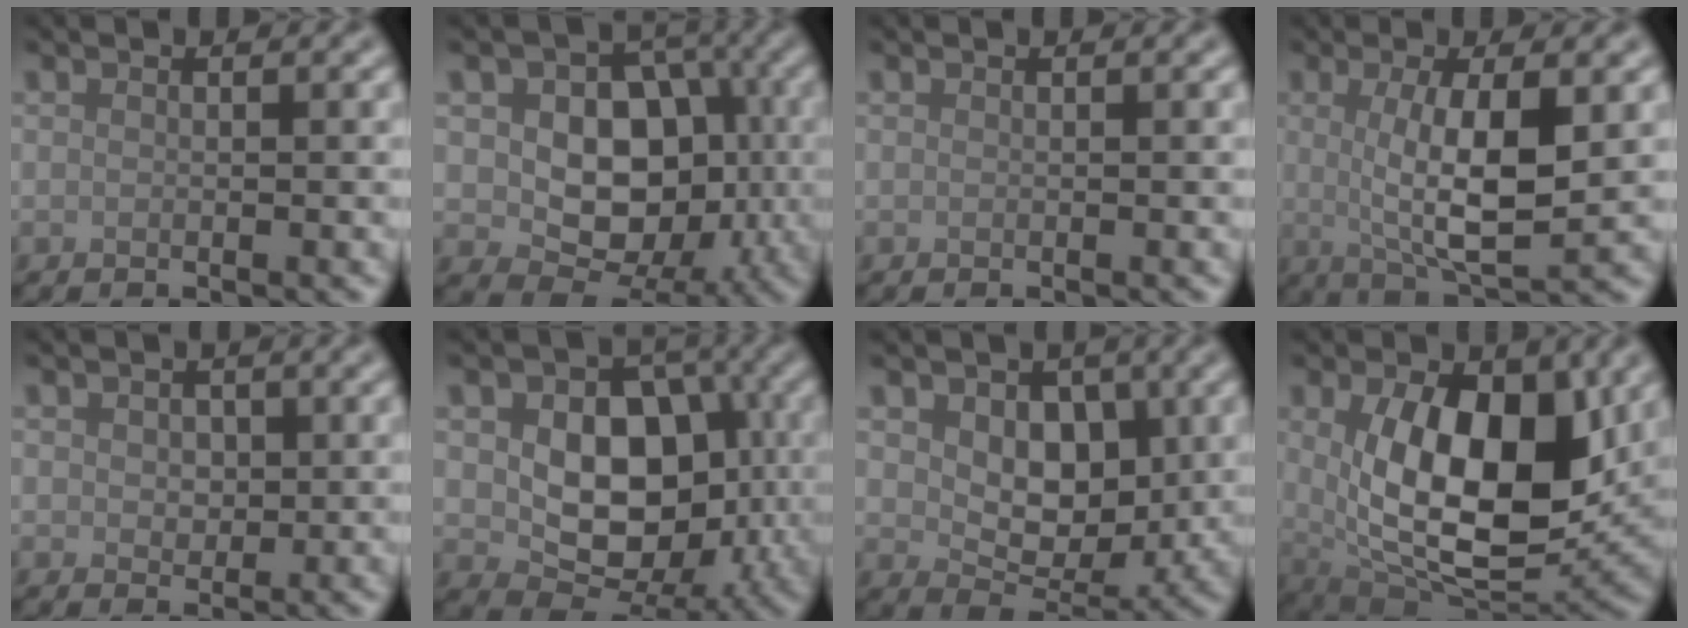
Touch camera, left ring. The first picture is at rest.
{"total": 8.6, "force": [-0.1, 6.5, 5.6], "torque": [-0.075, -0.001, -0.011]}
{"total": 0.0}
{"total": 6.9, "force": [0.5, 1.9, 6.6], "torque": [-0.114, -0.010, 0.013]}
{"total": 1.7, "force": [0.4, 1.4, 0.9], "torque": [-0.019, -0.004, 0.004]}
{"total": 9.5, "force": [0.2, 6.8, 6.6], "torque": [-0.098, -0.006, 0.004]}
{"total": 5.6, "force": [1.2, 4.0, 3.7], "torque": [-0.060, -0.015, 0.020]}
{"total": 12.3, "force": [1.7, 6.7, 10.2], "torque": [-0.152, -0.022, 0.038]}